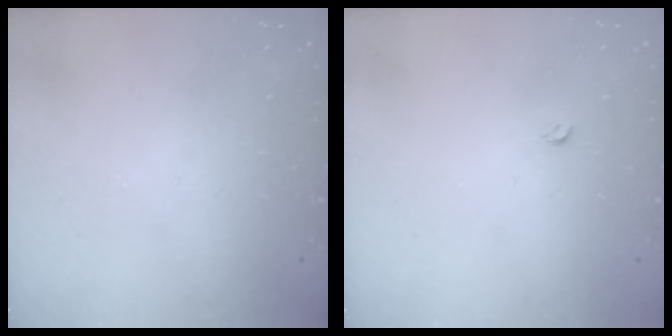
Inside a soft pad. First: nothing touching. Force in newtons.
{"total": 2.8, "press": 2.8, "slide": 0.5}